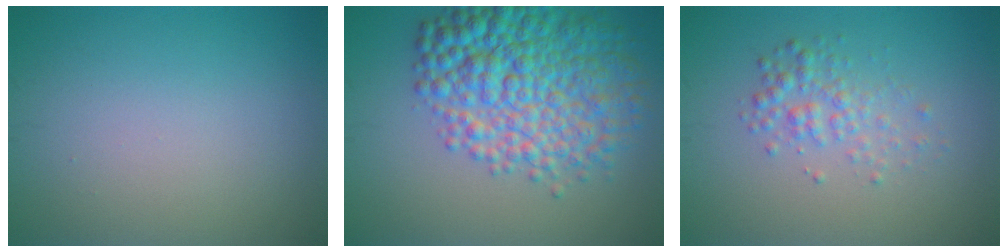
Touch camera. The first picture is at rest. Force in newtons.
{"total": 9.3, "press": 9.3, "slide": 0.1}
{"total": 2.3, "press": 2.3, "slide": 0.1}